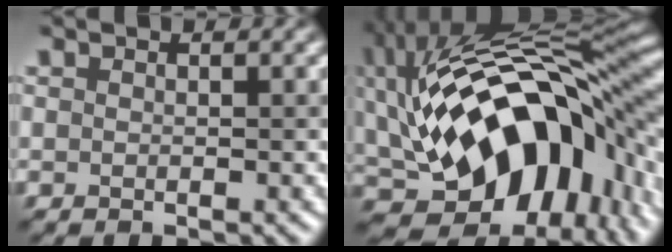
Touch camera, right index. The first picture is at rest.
{"total": 18.7, "force": [0.2, 10.9, 15.2], "torque": [-0.250, 0.003, 0.017]}